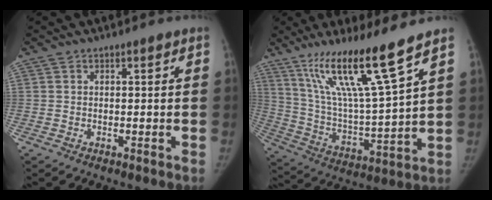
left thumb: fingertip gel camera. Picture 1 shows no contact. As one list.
[{"total": 18.0, "force": [11.8, 0.9, 13.5], "torque": [-0.233, -0.062, 0.223]}]